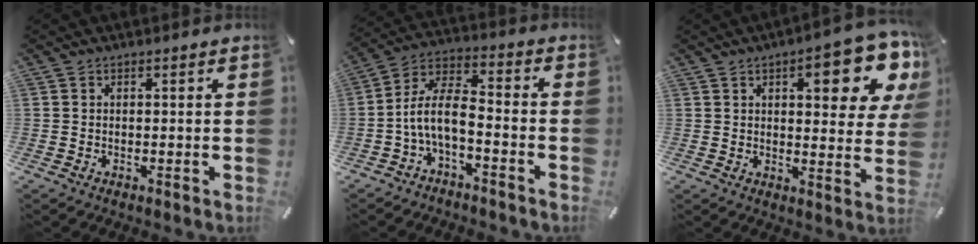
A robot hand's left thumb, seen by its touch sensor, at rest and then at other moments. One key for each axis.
{"total": 9.1, "fx": -3.8, "fy": 4.0, "fz": 7.2, "tx": -0.152, "ty": 0.001, "tz": -0.073}
{"total": 14.8, "fx": 7.1, "fy": 5.4, "fz": 11.8, "tx": -0.149, "ty": -0.034, "tz": 0.110}